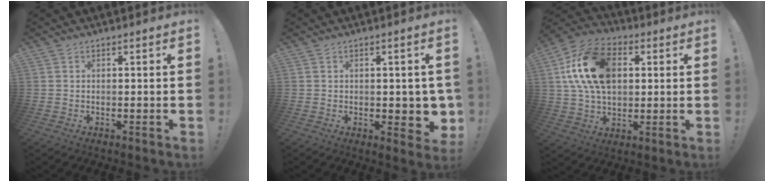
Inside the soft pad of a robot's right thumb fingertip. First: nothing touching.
{"total": 4.5, "force": [-0.3, 2.6, 3.7], "torque": [-0.029, -0.001, -0.002]}
{"total": 19.4, "force": [4.5, 12.9, 13.7], "torque": [-0.240, -0.002, 0.081]}